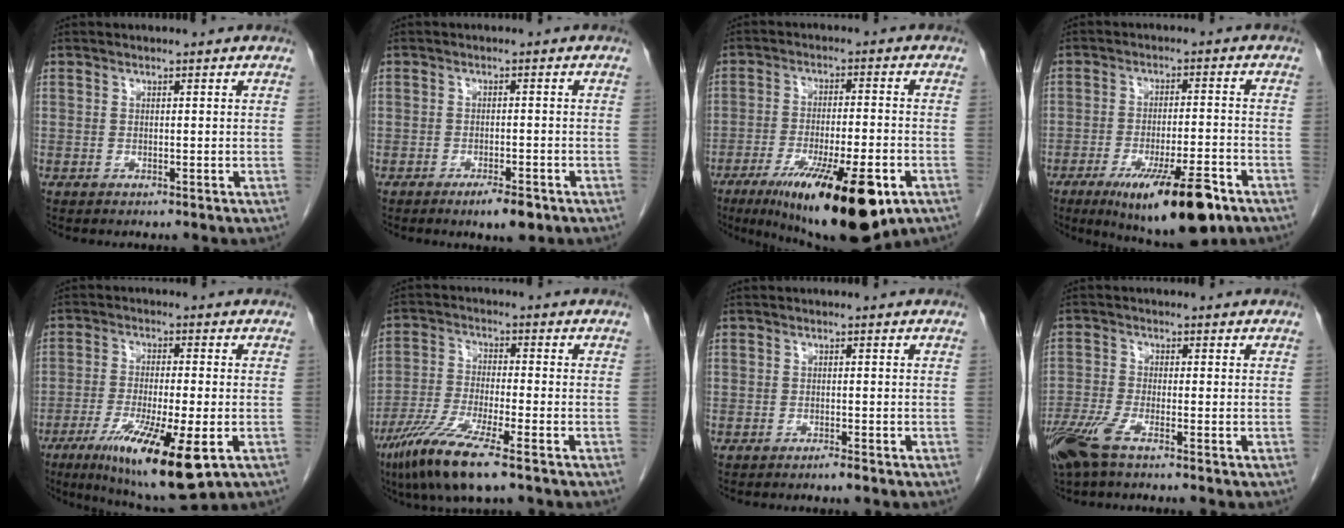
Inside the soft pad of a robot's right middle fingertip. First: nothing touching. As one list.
[{"total": 3.8, "force": [-2.4, 1.0, 2.8], "torque": [-0.043, -0.002, -0.032]}, {"total": 18.1, "force": [-9.6, 4.0, 14.9], "torque": [-0.198, -0.030, -0.143]}, {"total": 13.7, "force": [-8.2, 2.6, 10.7], "torque": [-0.147, -0.016, -0.120]}, {"total": 14.1, "force": [-6.4, 2.1, 12.4], "torque": [-0.207, -0.036, -0.097]}, {"total": 10.2, "force": [-6.5, 0.7, 7.9], "torque": [-0.166, -0.028, -0.122]}, {"total": 0.9, "force": [-0.7, 0.0, 0.5], "torque": [-0.009, -0.001, -0.011]}, {"total": 5.6, "force": [-3.8, 0.7, 4.1], "torque": [-0.091, -0.014, -0.078]}]